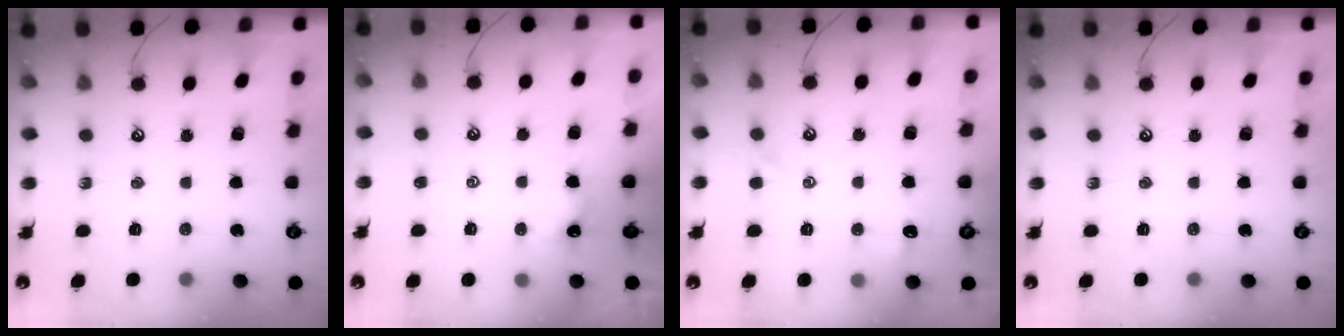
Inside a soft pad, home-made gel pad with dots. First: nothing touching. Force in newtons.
{"total": 0.0}
{"total": 1.1, "press": 0.9, "slide": 0.7}
{"total": 0.0}